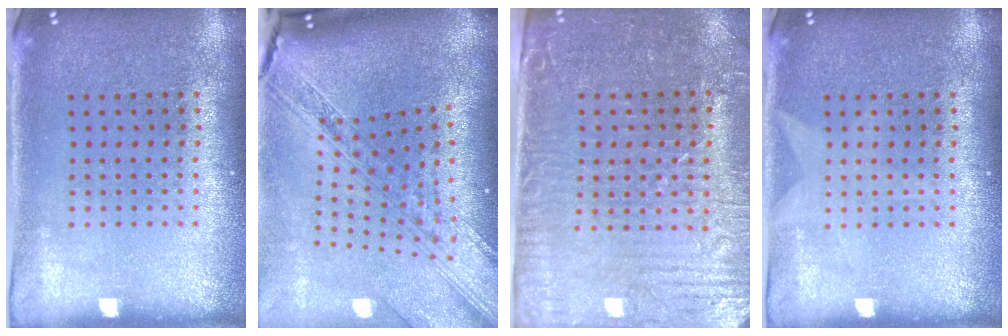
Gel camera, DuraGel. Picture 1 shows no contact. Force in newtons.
{"total": 3.5, "press": 2.6, "slide": 2.4}
{"total": 3.5, "press": 3.3, "slide": 1.3}
{"total": 0.8, "press": 0.8, "slide": 0.1}